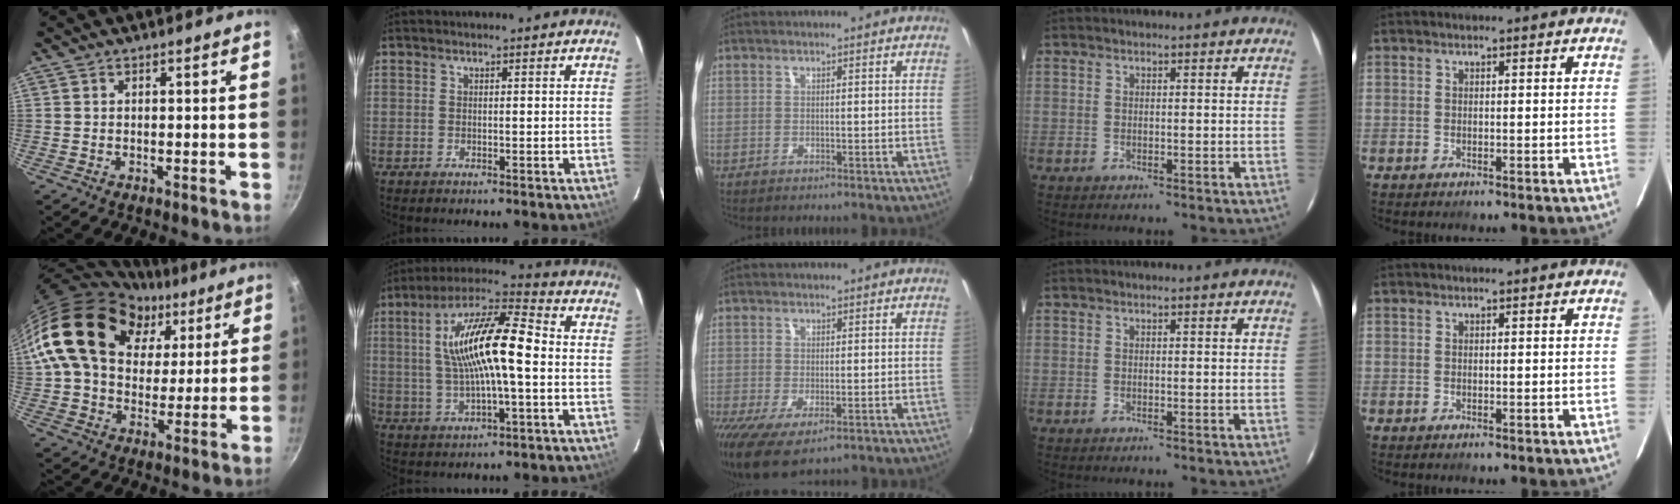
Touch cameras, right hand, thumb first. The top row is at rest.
{"thumb": {"total": 23.8, "force": [9.9, 16.6, 13.9], "torque": [-0.221, -0.002, 0.171]}, "index": {"total": 16.3, "force": [0.8, 4.3, 15.7], "torque": [-0.290, 0.019, 0.008]}, "middle": {"total": 6.7, "force": [-3.2, 2.6, 5.3], "torque": [-0.106, -0.031, -0.048]}}